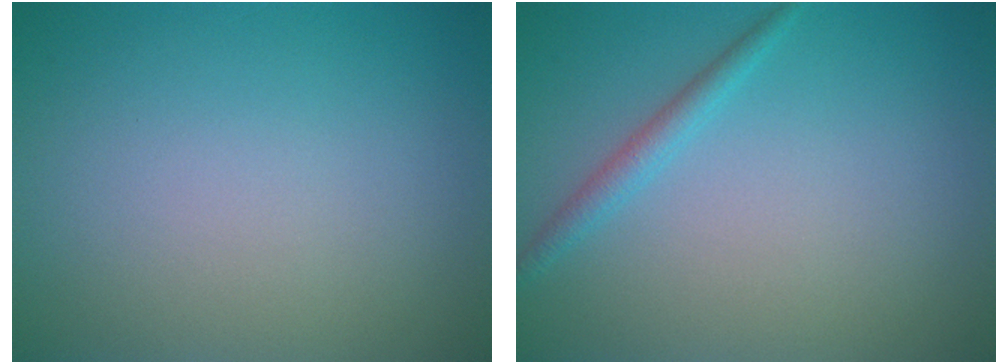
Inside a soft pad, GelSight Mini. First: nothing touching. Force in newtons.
{"total": 1.5, "press": 1.5, "slide": 0.1}